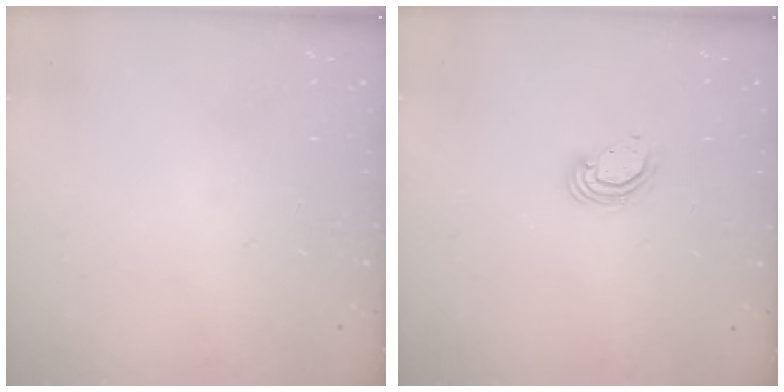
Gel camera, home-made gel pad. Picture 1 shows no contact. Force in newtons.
{"total": 4.1, "press": 4.1, "slide": 0.3}